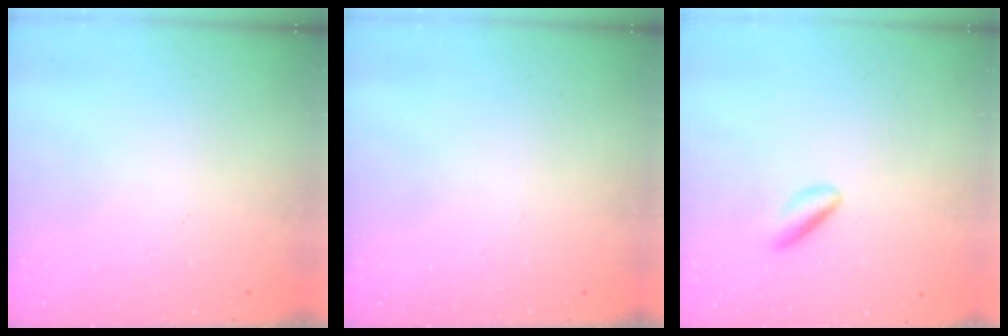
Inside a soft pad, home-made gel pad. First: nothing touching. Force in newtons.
{"total": 0.0}
{"total": 2.6, "press": 2.3, "slide": 1.1}